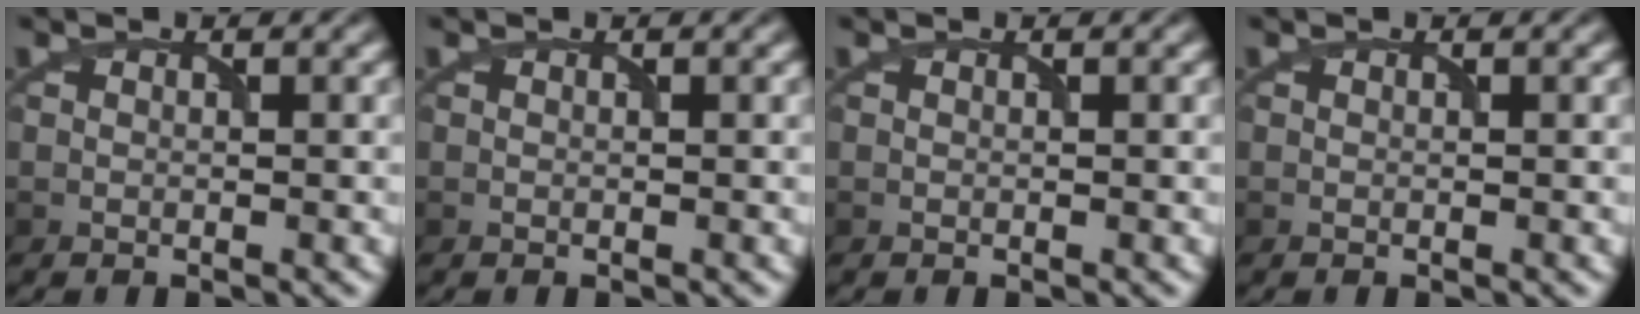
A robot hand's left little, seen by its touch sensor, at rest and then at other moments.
{"total": 0.0}
{"total": 0.0}
{"total": 0.0}